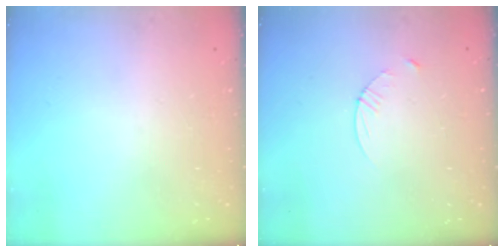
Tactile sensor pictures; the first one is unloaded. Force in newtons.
{"total": 3.8, "press": 3.8, "slide": 0.5}